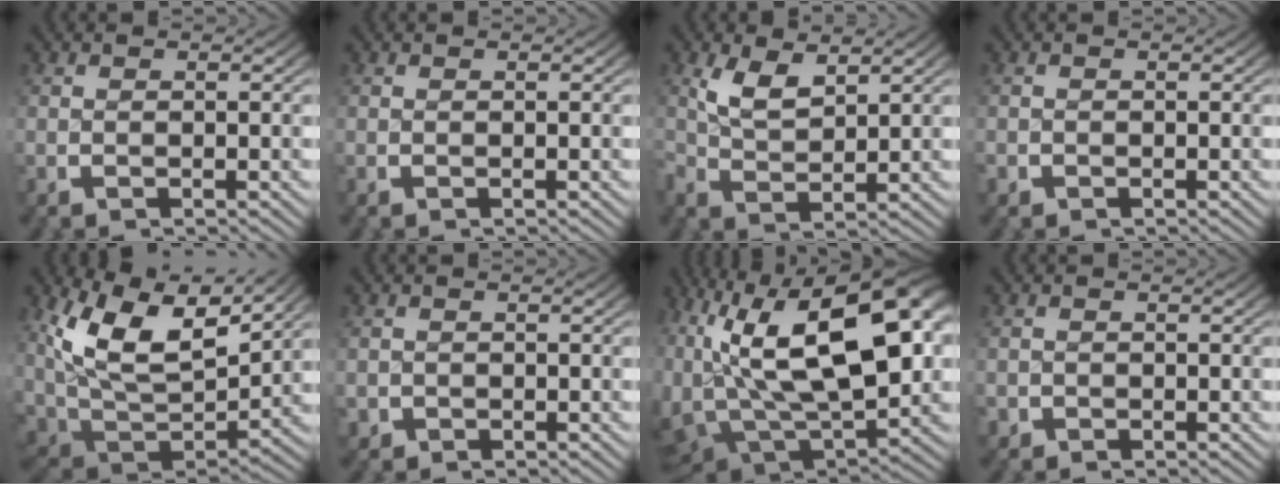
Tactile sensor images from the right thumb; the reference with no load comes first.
{"total": 0.0}
{"total": 3.4, "force": [1.9, 1.6, 2.3], "torque": [-0.050, -0.004, 0.043]}
{"total": 0.7, "force": [-0.3, 0.5, -0.5], "torque": [0.010, -0.005, -0.004]}
{"total": 10.5, "force": [3.2, 5.8, 8.1], "torque": [-0.170, -0.018, 0.058]}
{"total": 1.3, "force": [-0.5, 1.1, -0.5], "torque": [0.006, -0.012, -0.001]}
{"total": 19.9, "force": [1.6, 12.5, 15.4], "torque": [-0.290, -0.043, 0.038]}
{"total": 1.1, "force": [-0.5, 0.7, -0.7], "torque": [0.012, -0.008, -0.005]}